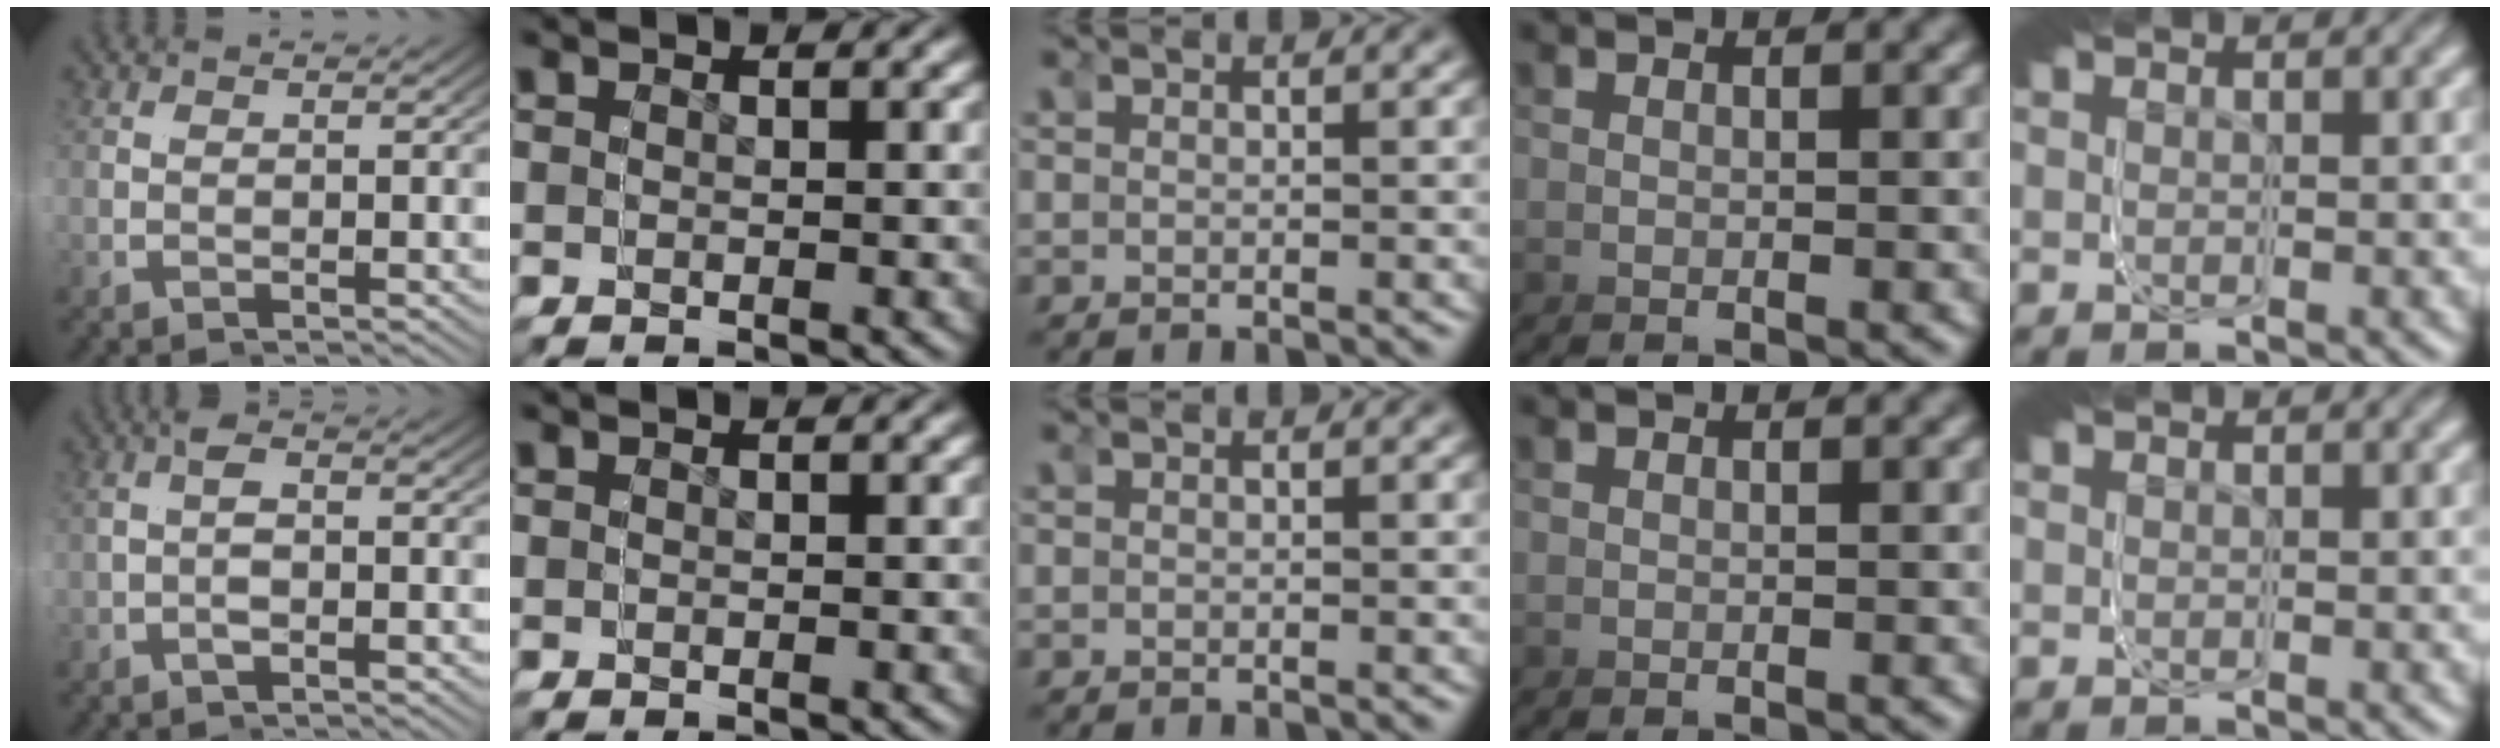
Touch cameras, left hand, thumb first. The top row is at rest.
{"thumb": {"total": 2.5, "force": [-1.2, 1.2, 1.9], "torque": [-0.037, 0.002, -0.032]}}